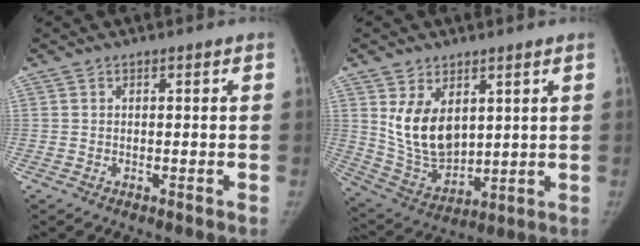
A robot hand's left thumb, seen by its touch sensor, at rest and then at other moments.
{"total": 12.0, "force": [4.0, 7.6, 8.4], "torque": [-0.126, -0.029, 0.099]}